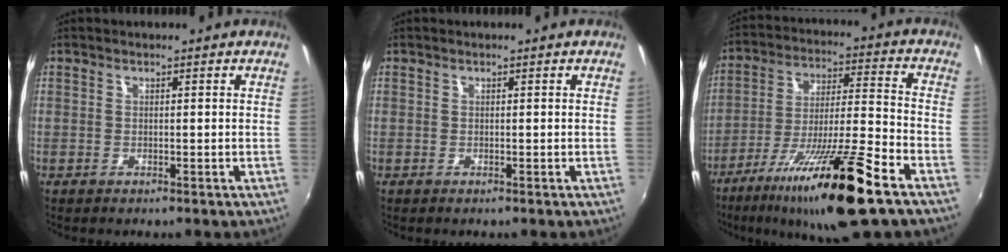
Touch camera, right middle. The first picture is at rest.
{"total": 0.0}
{"total": 18.8, "force": [-11.8, 0.6, 14.6], "torque": [-0.272, -0.027, -0.203]}